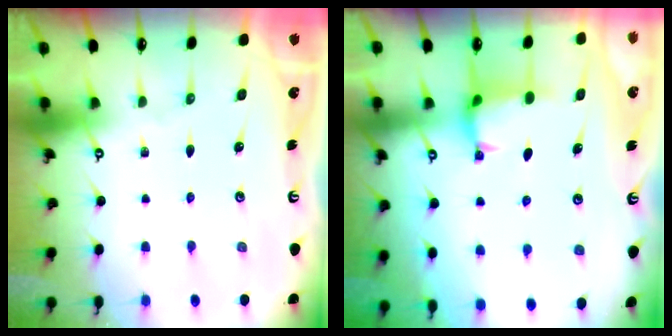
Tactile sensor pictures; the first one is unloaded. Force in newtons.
{"total": 1.3, "press": 1.2, "slide": 0.3}